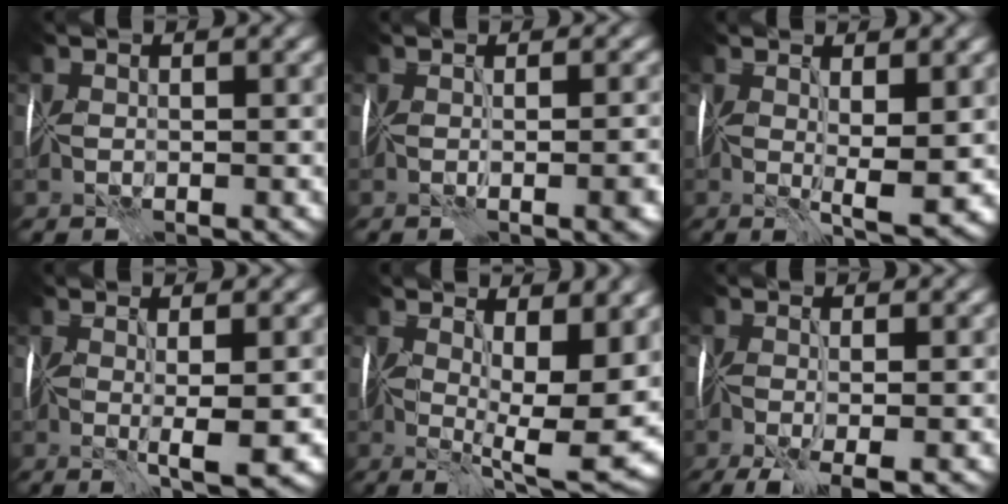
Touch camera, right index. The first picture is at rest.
{"total": 5.0, "force": [-0.8, 1.8, 4.6], "torque": [-0.029, -0.002, -0.003]}
{"total": 4.2, "force": [0.7, 0.9, 4.0], "torque": [-0.065, -0.011, 0.013]}
{"total": 3.9, "force": [-0.1, 0.7, 3.9], "torque": [-0.059, -0.004, -0.001]}
{"total": 10.3, "force": [1.8, 3.7, 9.4], "torque": [-0.154, -0.021, 0.035]}
{"total": 5.4, "force": [-2.5, 1.5, 4.5], "torque": [-0.080, -0.016, -0.036]}